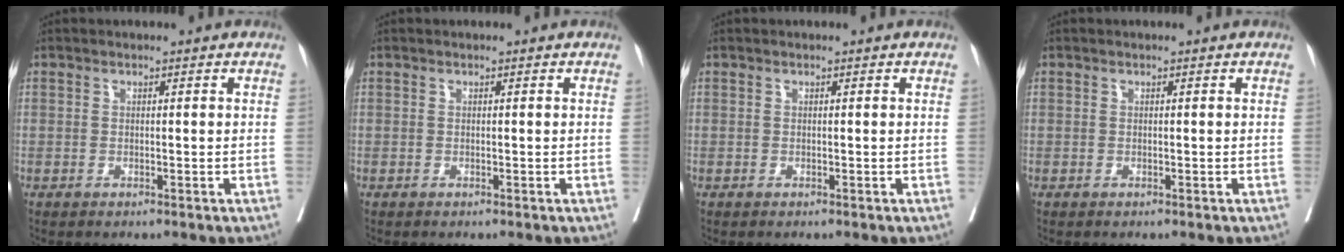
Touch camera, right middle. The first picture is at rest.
{"total": 0.0}
{"total": 0.0}
{"total": 0.0}